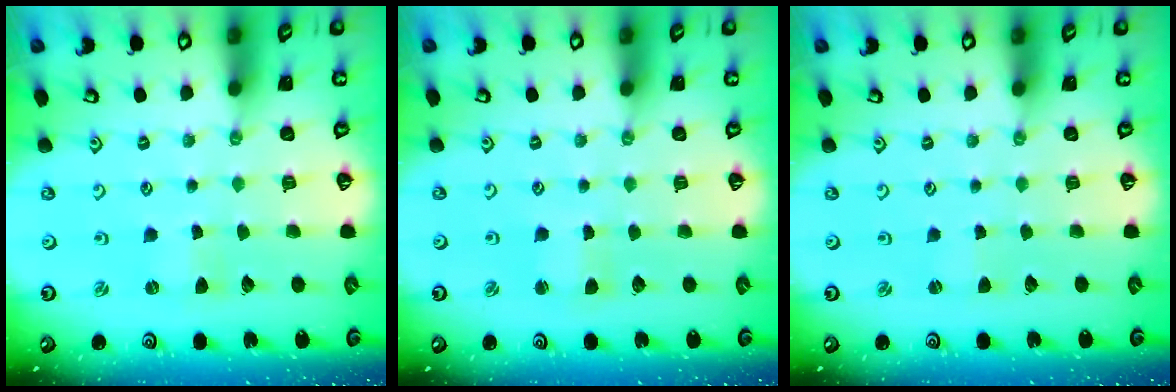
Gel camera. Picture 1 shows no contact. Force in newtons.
{"total": 2.5, "press": 2.5, "slide": 0.3}
{"total": 0.6, "press": 0.6, "slide": 0.1}